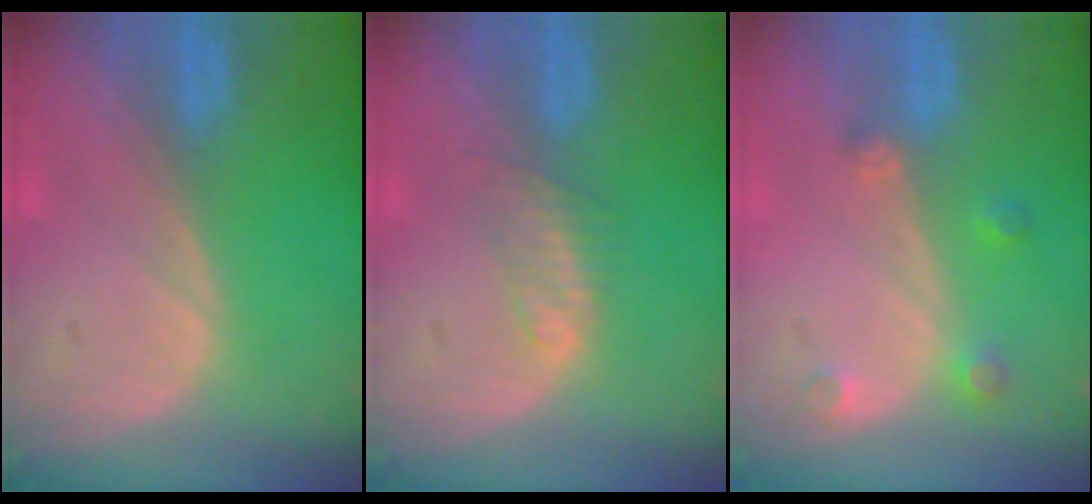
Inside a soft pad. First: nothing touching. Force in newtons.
{"total": 2.3, "press": 2.3, "slide": 0.2}
{"total": 2.6, "press": 2.6, "slide": 0.4}